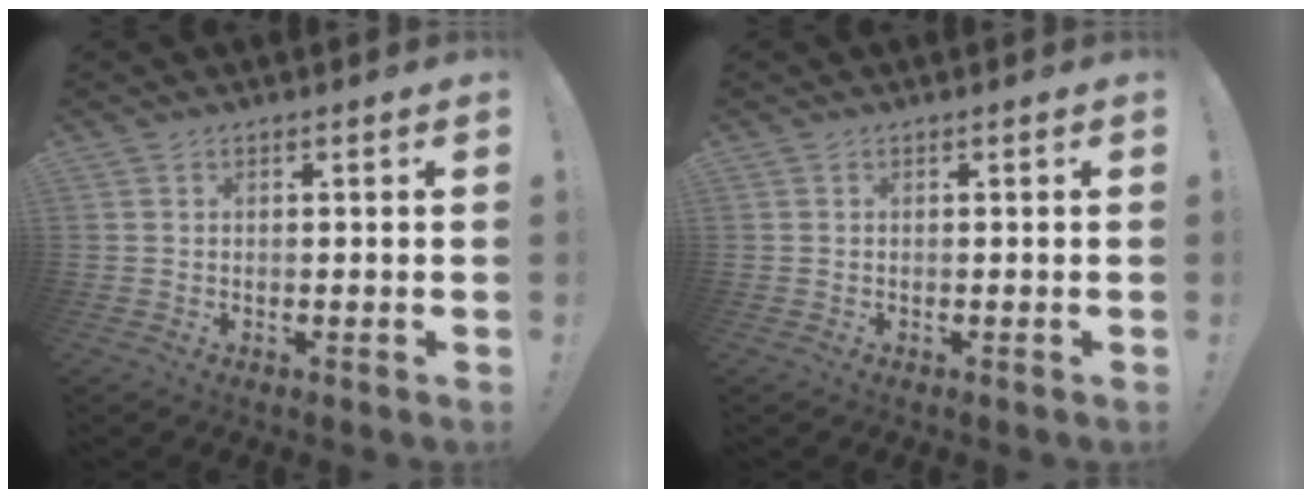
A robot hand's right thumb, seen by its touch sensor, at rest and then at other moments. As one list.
[{"total": 0.0}]